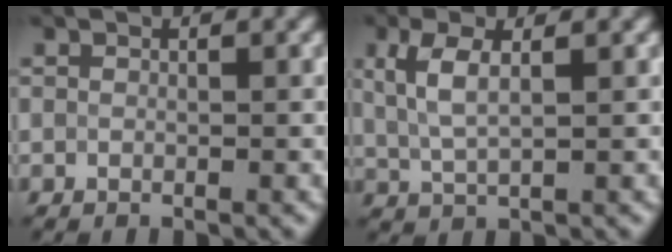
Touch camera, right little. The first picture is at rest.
{"total": 3.4, "force": [1.3, 1.1, 2.9], "torque": [-0.075, 0.010, 0.031]}